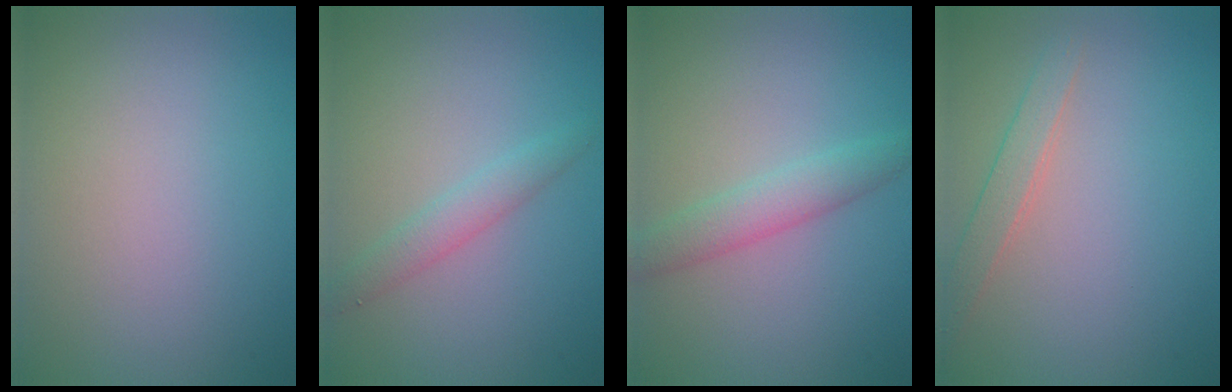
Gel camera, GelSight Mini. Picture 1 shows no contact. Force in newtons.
{"total": 2.5, "press": 2.5, "slide": 0.1}
{"total": 2.8, "press": 2.8, "slide": 0.2}
{"total": 1.9, "press": 1.9, "slide": 0.1}